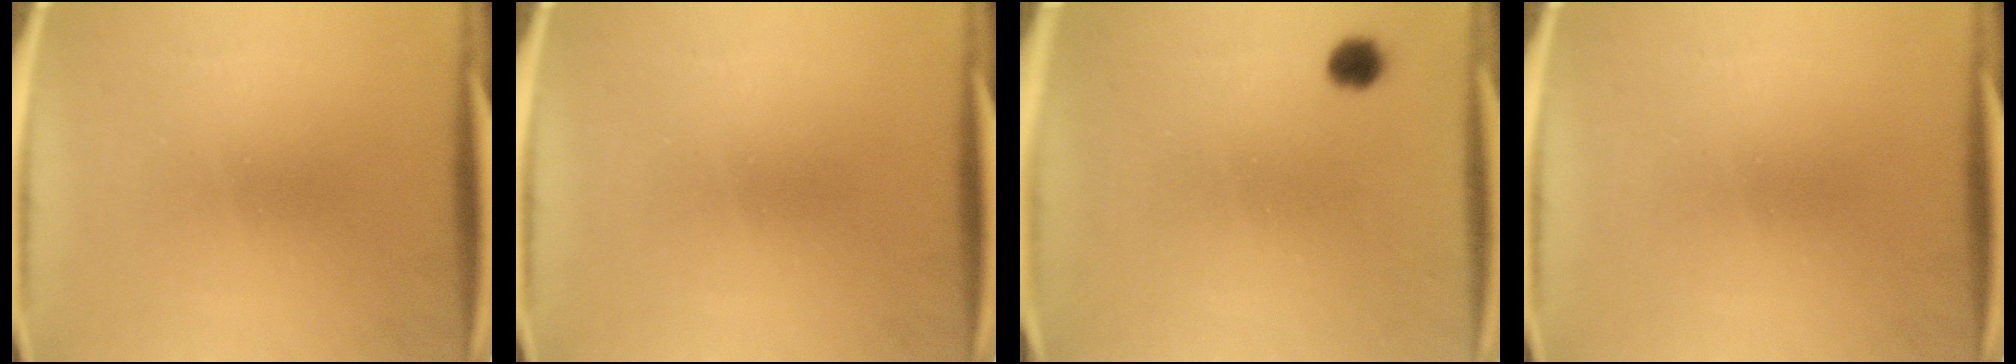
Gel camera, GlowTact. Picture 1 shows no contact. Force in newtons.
{"total": 0.0}
{"total": 2.6}
{"total": 0.0}